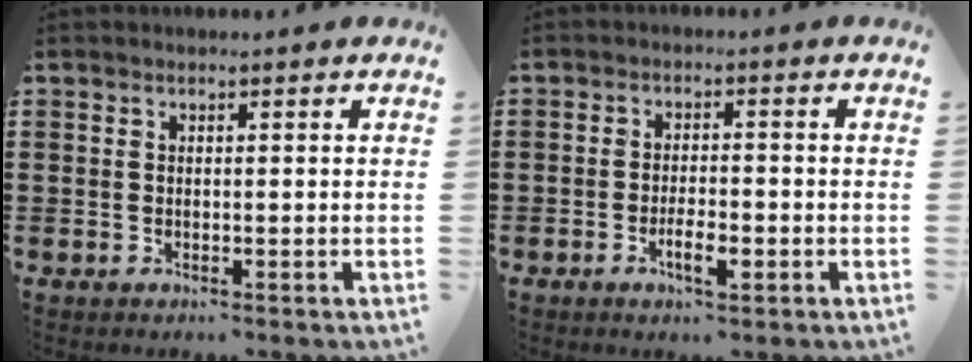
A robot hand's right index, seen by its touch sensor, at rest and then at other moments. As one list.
[{"total": 4.2, "force": [-1.8, 1.5, 3.4], "torque": [-0.064, 0.003, -0.034]}]